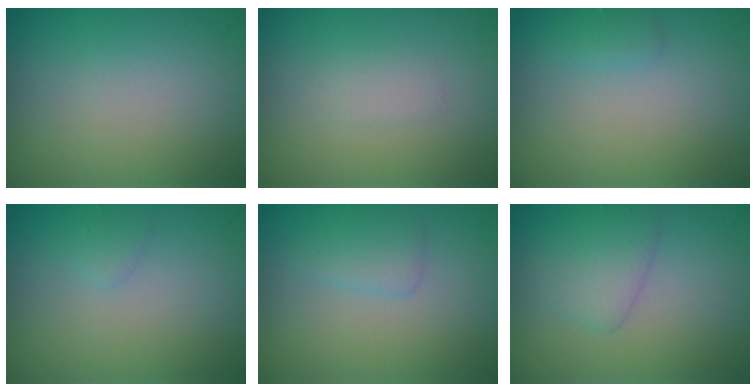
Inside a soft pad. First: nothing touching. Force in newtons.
{"total": 1.0, "press": 1.0, "slide": 0.0}
{"total": 0.9, "press": 0.9, "slide": 0.0}
{"total": 0.7, "press": 0.7, "slide": 0.1}
{"total": 1.6, "press": 1.6, "slide": 0.1}
{"total": 2.6, "press": 2.6, "slide": 0.1}